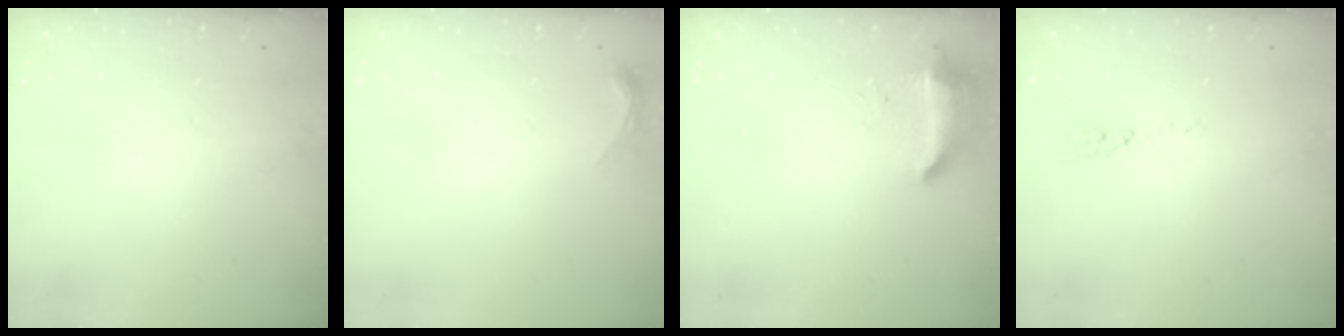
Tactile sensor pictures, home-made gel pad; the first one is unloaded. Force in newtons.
{"total": 3.4, "press": 3.3, "slide": 0.6}
{"total": 8.3, "press": 8.3, "slide": 0.2}
{"total": 3.6, "press": 3.3, "slide": 1.5}